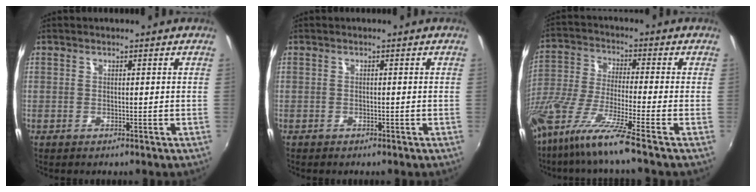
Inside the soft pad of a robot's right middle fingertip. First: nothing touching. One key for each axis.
{"total": 0.7, "fx": -0.6, "fy": 0.4, "fz": 0.1, "tx": -0.005, "ty": -0.002, "tz": -0.009}
{"total": 13.9, "fx": -10.1, "fy": -0.9, "fz": 9.5, "tx": -0.187, "ty": -0.041, "tz": -0.193}